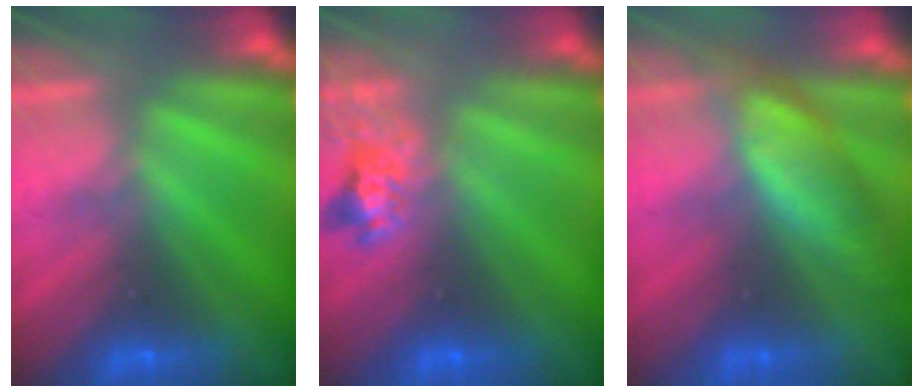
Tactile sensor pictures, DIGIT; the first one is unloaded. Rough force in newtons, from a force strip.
{"total": 2.4}
{"total": 7.3}